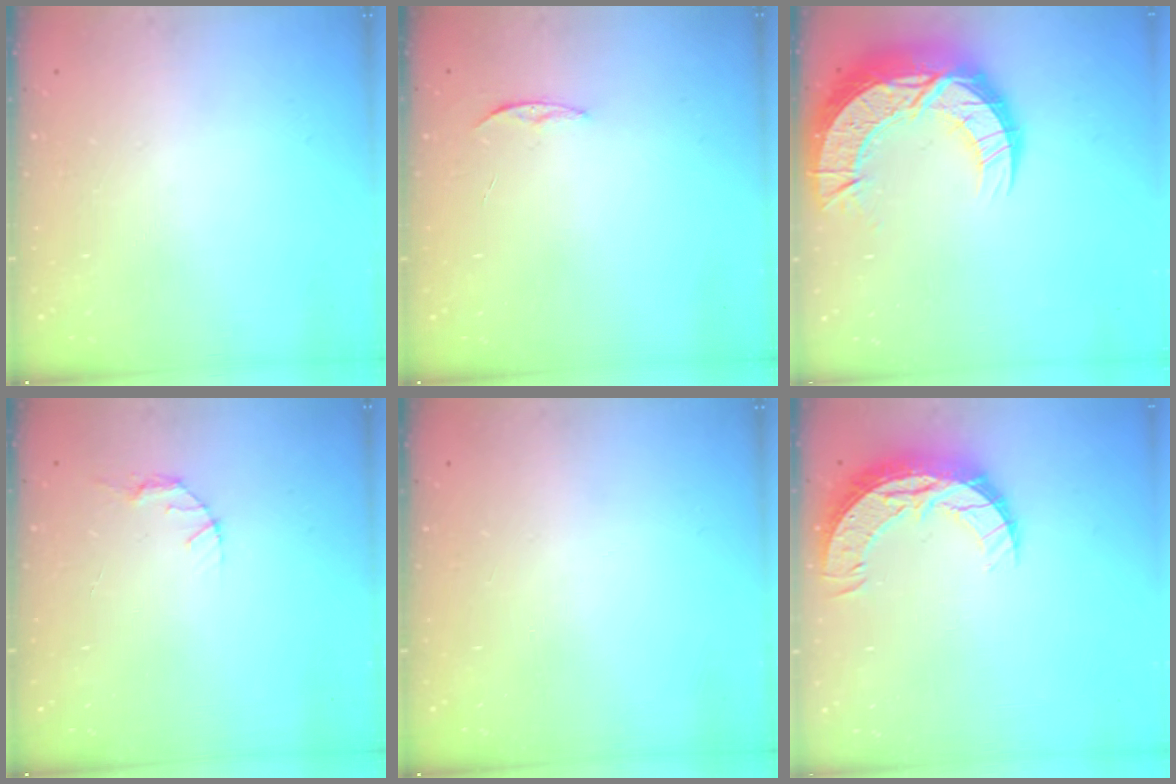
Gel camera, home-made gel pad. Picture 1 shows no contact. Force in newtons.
{"total": 3.7, "press": 3.7, "slide": 0.5}
{"total": 24.0, "press": 23.9, "slide": 1.9}
{"total": 2.7, "press": 2.7, "slide": 0.4}
{"total": 0.0}
{"total": 10.2, "press": 10.2, "slide": 0.6}